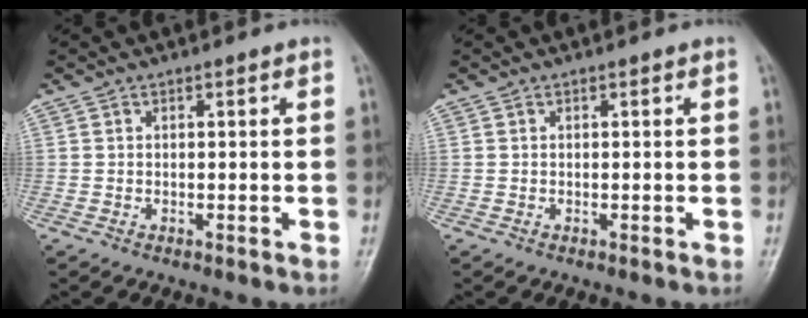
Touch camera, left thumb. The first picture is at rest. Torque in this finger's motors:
{"motor_torque": [0.01, 0.01, 0.00, 0.00, 0.00]}